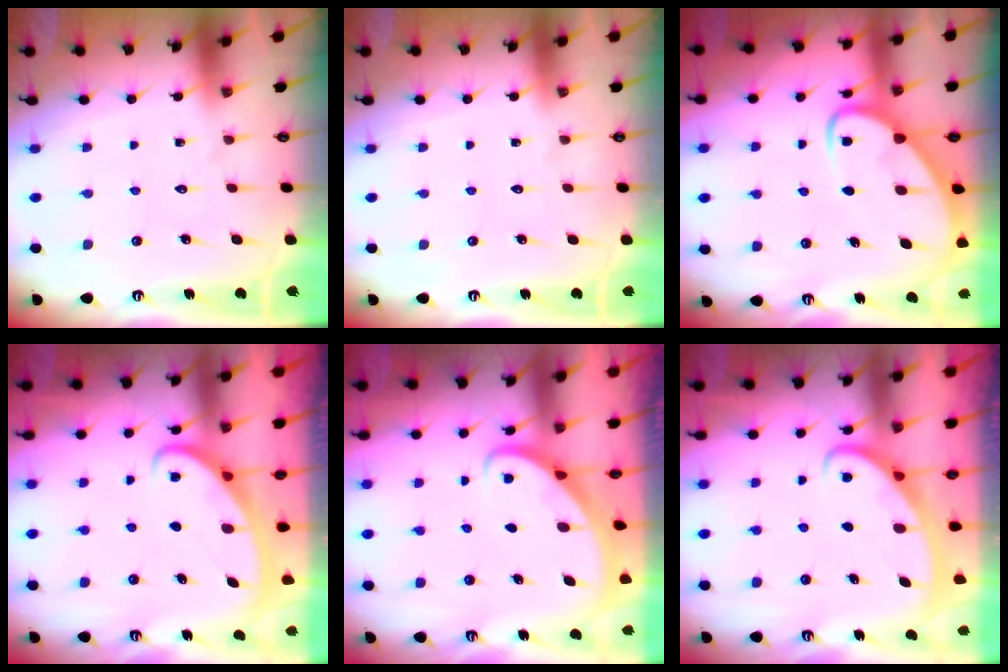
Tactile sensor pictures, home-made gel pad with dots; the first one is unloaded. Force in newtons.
{"total": 0.0}
{"total": 5.5, "press": 5.5, "slide": 0.5}
{"total": 2.7, "press": 2.6, "slide": 0.4}
{"total": 2.7, "press": 2.7, "slide": 0.2}
{"total": 2.8, "press": 2.8, "slide": 0.4}